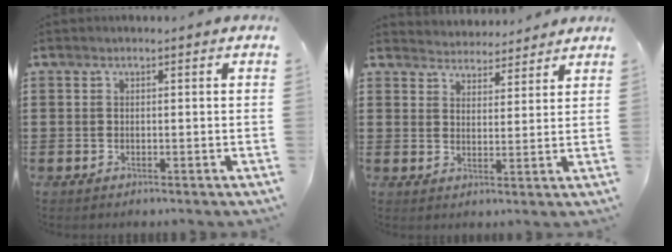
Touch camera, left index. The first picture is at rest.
{"total": 3.6, "force": [3.6, 0.6, -0.4], "torque": [-0.006, -0.017, 0.064]}